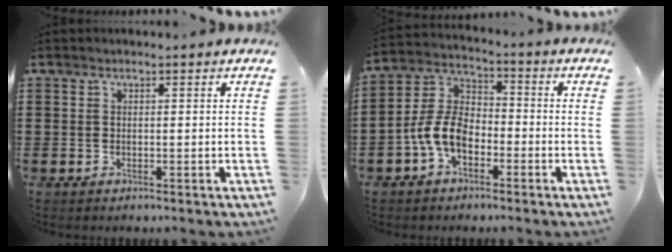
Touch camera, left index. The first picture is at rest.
{"total": 7.7, "force": [-3.8, 4.4, 5.0], "torque": [-0.131, 0.001, -0.083]}